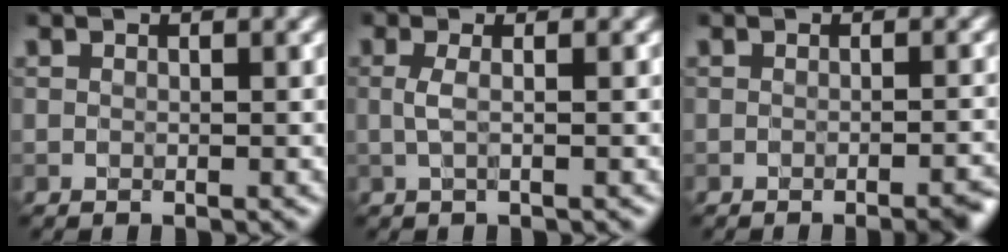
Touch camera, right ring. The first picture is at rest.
{"total": 1.5, "force": [0.1, 0.5, 1.4], "torque": [-0.026, 0.003, -0.002]}
{"total": 3.1, "force": [-1.7, 1.0, 2.4], "torque": [-0.010, 0.009, -0.022]}